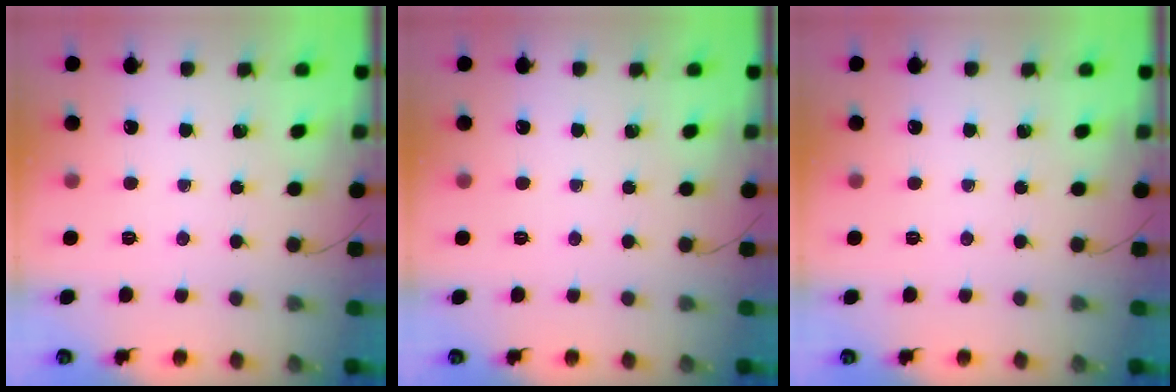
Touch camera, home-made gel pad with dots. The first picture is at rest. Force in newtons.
{"total": 0.0}
{"total": 0.0}